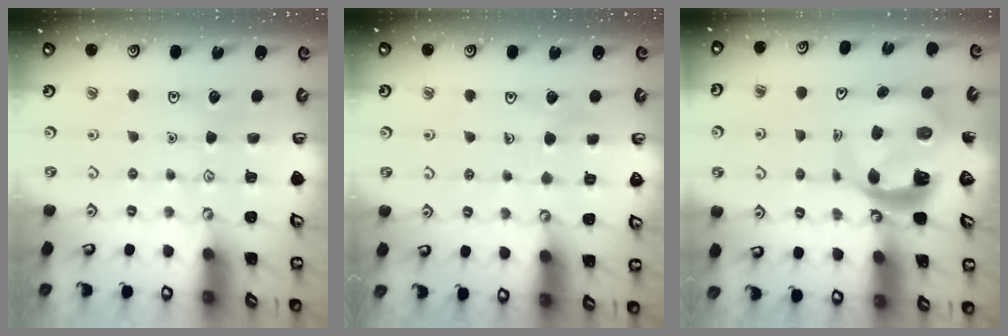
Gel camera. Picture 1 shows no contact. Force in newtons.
{"total": 4.0, "press": 4.0, "slide": 0.2}
{"total": 8.4, "press": 8.3, "slide": 0.9}